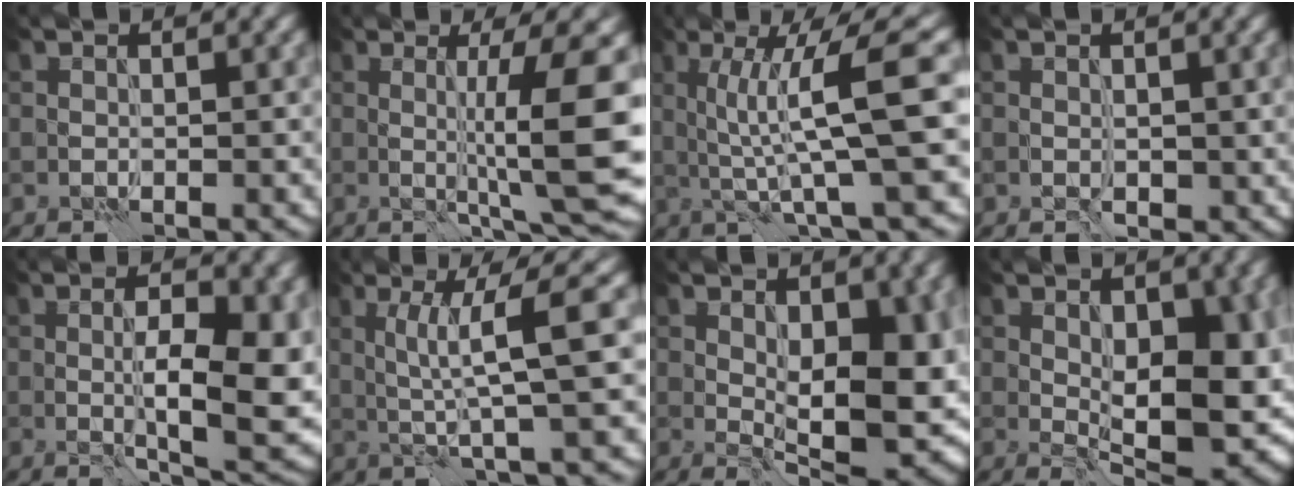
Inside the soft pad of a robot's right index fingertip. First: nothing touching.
{"total": 8.5, "force": [0.1, 0.8, 8.5], "torque": [-0.120, 0.001, 0.005]}
{"total": 7.9, "force": [0.8, 0.8, 7.8], "torque": [-0.117, 0.009, 0.015]}
{"total": 1.2, "force": [-0.1, 0.9, 0.9], "torque": [-0.011, -0.004, 0.000]}
{"total": 10.0, "force": [-0.4, 3.0, 9.6], "torque": [-0.129, -0.007, -0.004]}
{"total": 5.8, "force": [0.8, 0.1, 5.8], "torque": [-0.103, 0.012, 0.018]}
{"total": 10.4, "force": [0.0, 4.6, 9.3], "torque": [-0.143, -0.007, 0.002]}
{"total": 9.2, "force": [0.0, 4.3, 8.2], "torque": [-0.126, -0.006, 0.005]}